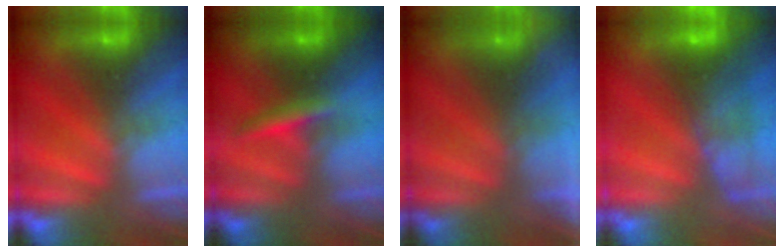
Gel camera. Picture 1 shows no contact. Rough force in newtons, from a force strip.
{"total": 2.8}
{"total": 7.9}
{"total": 10.0}